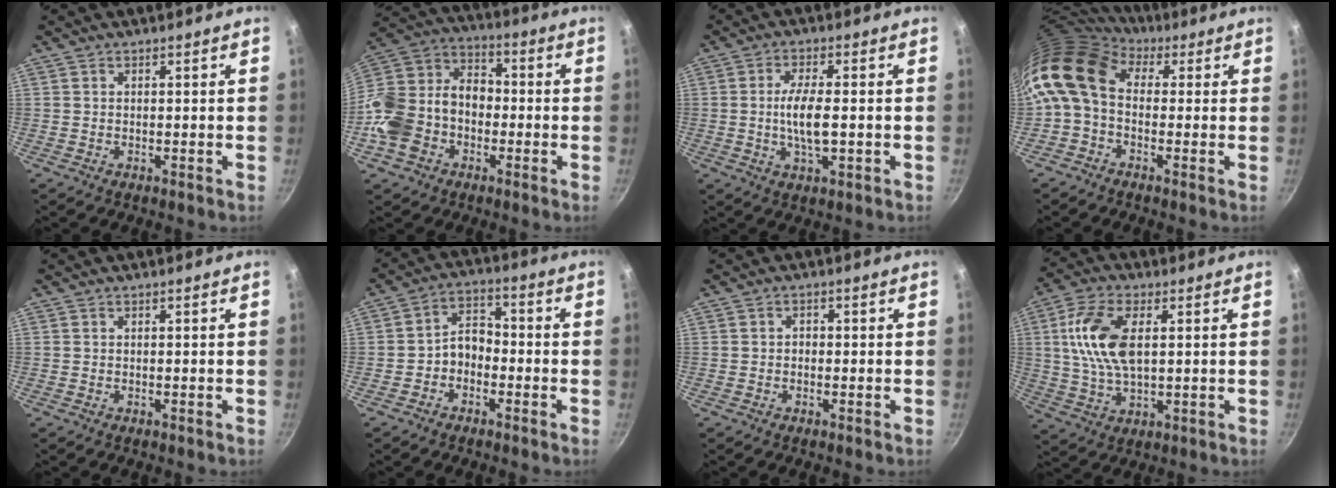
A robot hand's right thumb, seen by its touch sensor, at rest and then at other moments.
{"total": 19.0, "force": [-5.1, 14.4, 11.2], "torque": [-0.205, 0.068, -0.107]}
{"total": 7.2, "force": [-0.6, 2.5, 6.8], "torque": [-0.133, 0.004, -0.016]}
{"total": 12.2, "force": [1.2, 8.8, 8.4], "torque": [-0.158, 0.026, -0.002]}
{"total": 0.0}
{"total": 6.0, "force": [-2.0, 4.5, 3.5], "torque": [-0.033, 0.035, -0.042]}
{"total": 1.1, "force": [-0.3, 0.9, 0.5], "torque": [-0.007, 0.005, -0.006]}
{"total": 12.6, "force": [2.4, 6.6, 10.5], "torque": [-0.201, 0.005, 0.043]}